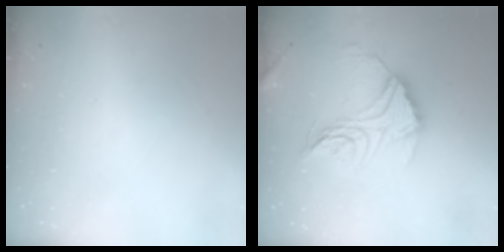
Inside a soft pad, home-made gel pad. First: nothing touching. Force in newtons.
{"total": 16.5, "press": 16.4, "slide": 1.2}